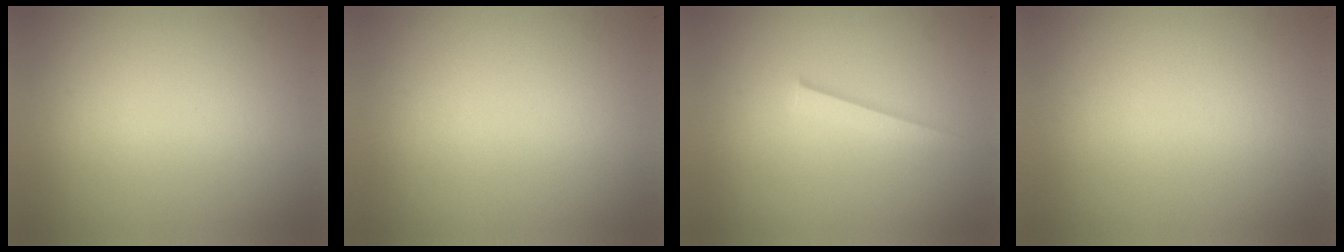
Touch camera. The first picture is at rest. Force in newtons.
{"total": 0.0}
{"total": 1.1}
{"total": 0.0}